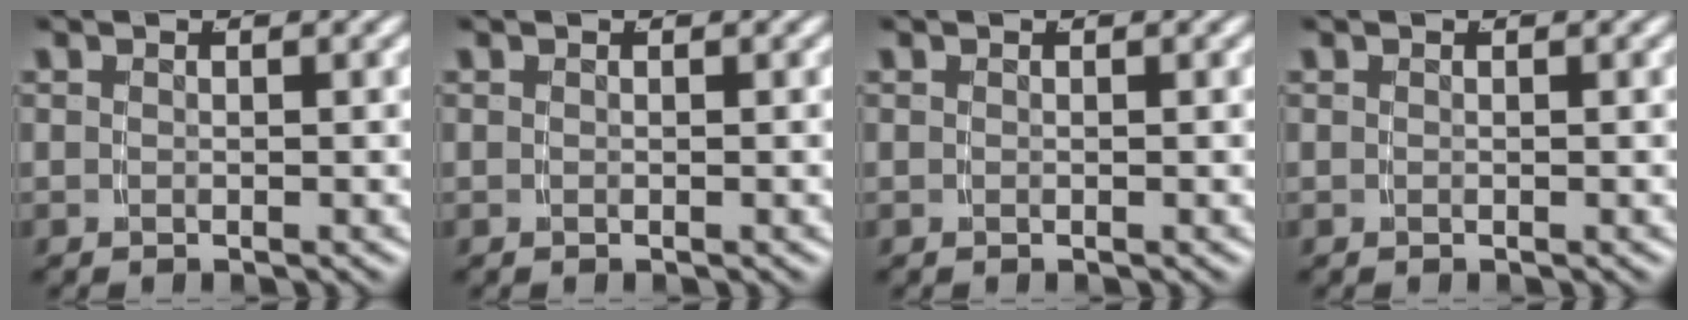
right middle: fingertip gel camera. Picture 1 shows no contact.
{"total": 0.0}
{"total": 0.0}
{"total": 0.0}